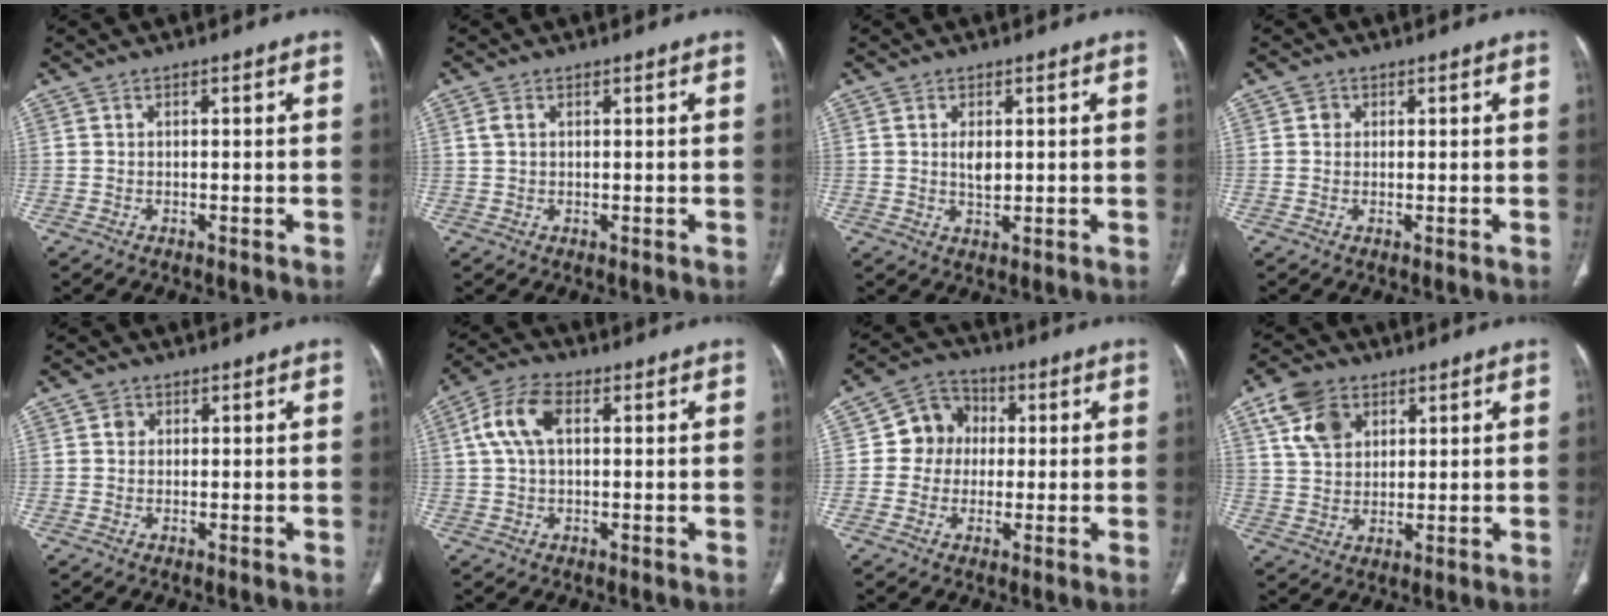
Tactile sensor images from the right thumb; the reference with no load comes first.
{"total": 1.6, "force": [0.6, 1.0, 1.1], "torque": [-0.032, 0.007, 0.017]}
{"total": 3.0, "force": [0.6, 1.6, 2.5], "torque": [-0.039, -0.006, 0.013]}
{"total": 1.3, "force": [0.3, 1.2, 0.3], "torque": [0.002, 0.001, 0.003]}
{"total": 1.7, "force": [0.5, 1.5, 0.5], "torque": [-0.001, 0.000, 0.005]}
{"total": 8.4, "force": [2.0, 4.7, 6.6], "torque": [-0.142, 0.021, 0.036]}
{"total": 8.1, "force": [0.7, 7.5, 3.0], "torque": [-0.012, 0.014, -0.001]}
{"total": 9.1, "force": [4.3, 6.4, 4.9], "torque": [-0.073, -0.008, 0.084]}